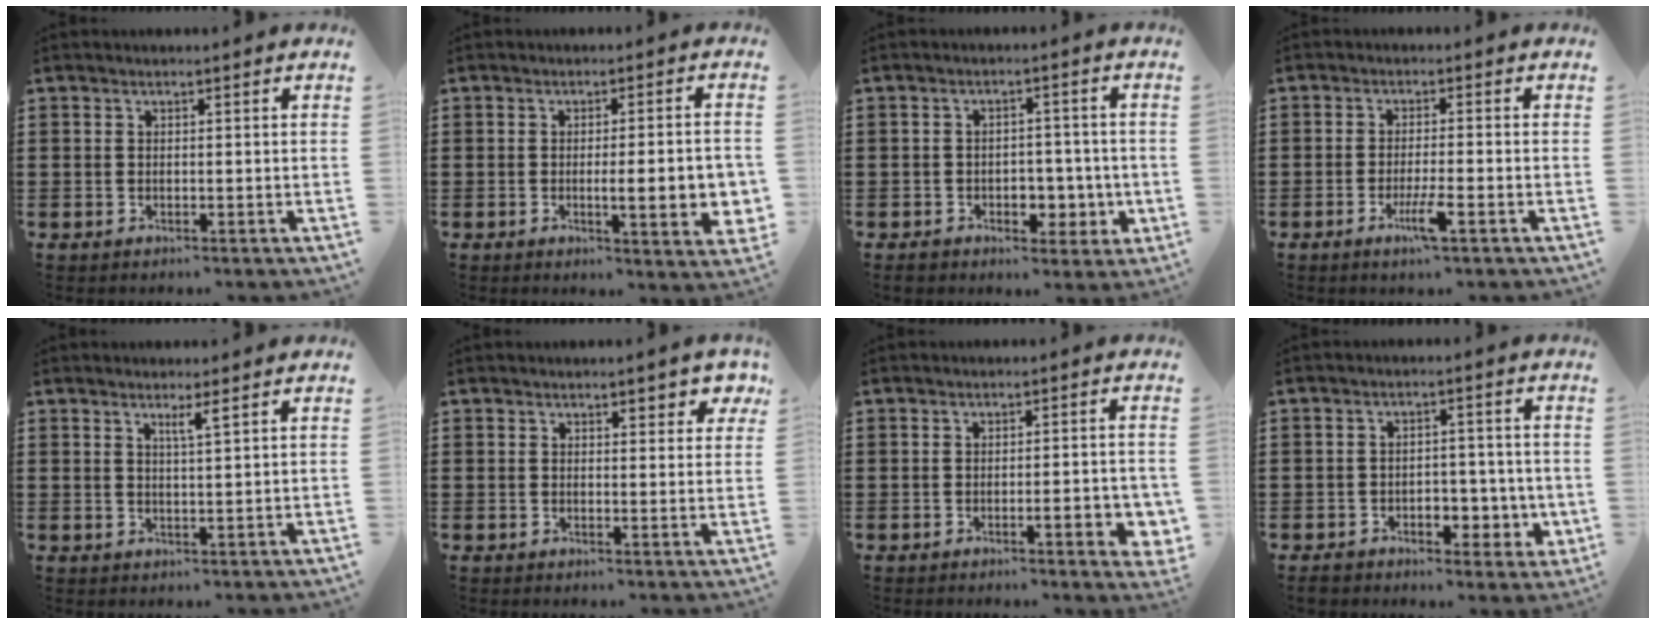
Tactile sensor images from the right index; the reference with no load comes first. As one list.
[{"total": 7.2, "force": [-1.0, 1.2, 7.0], "torque": [-0.097, -0.010, -0.017]}, {"total": 4.4, "force": [-1.3, 3.6, 2.1], "torque": [-0.030, 0.006, -0.027]}, {"total": 4.6, "force": [-2.2, 0.2, 4.0], "torque": [-0.077, -0.017, -0.038]}, {"total": 2.1, "force": [1.4, -0.2, 1.6], "torque": [-0.032, -0.004, 0.023]}, {"total": 2.6, "force": [2.0, 1.1, 1.2], "torque": [-0.012, 0.002, 0.034]}, {"total": 4.6, "force": [-1.3, 1.0, 4.3], "torque": [-0.052, -0.010, -0.022]}, {"total": 4.9, "force": [-1.9, 3.7, 2.6], "torque": [-0.032, 0.005, -0.039]}]